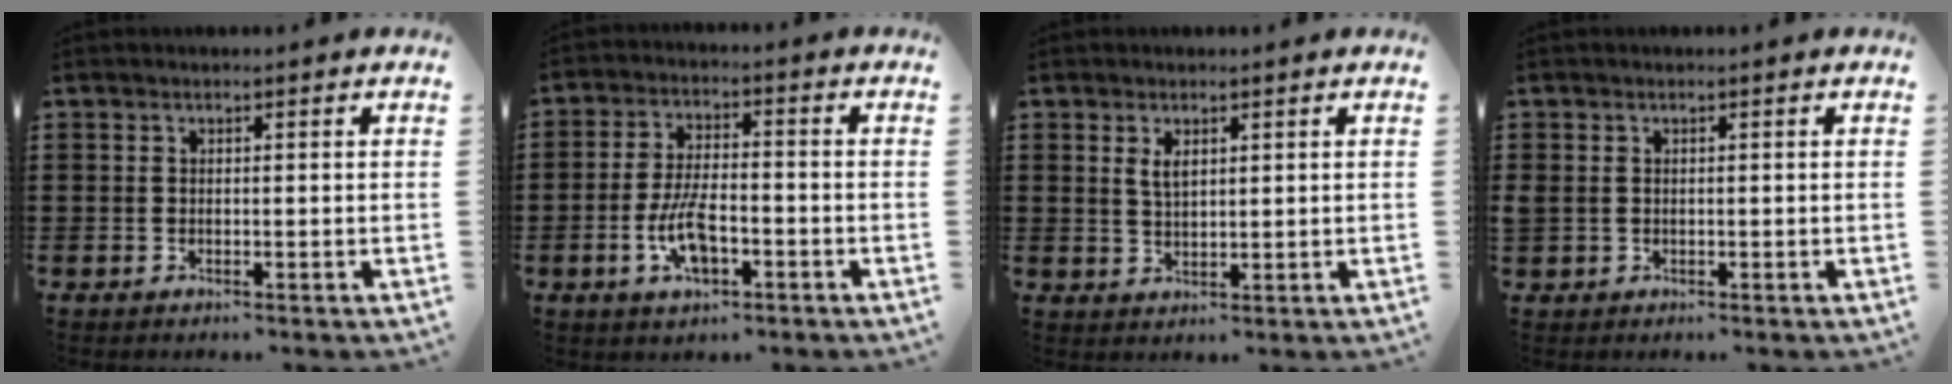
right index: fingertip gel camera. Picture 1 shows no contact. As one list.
[{"total": 7.5, "force": [-2.6, 3.1, 6.3], "torque": [-0.144, -0.008, -0.052]}, {"total": 2.3, "force": [1.2, 1.0, 1.7], "torque": [-0.035, 0.003, 0.021]}, {"total": 0.8, "force": [0.0, 0.7, 0.3], "torque": [-0.009, 0.005, 0.000]}]